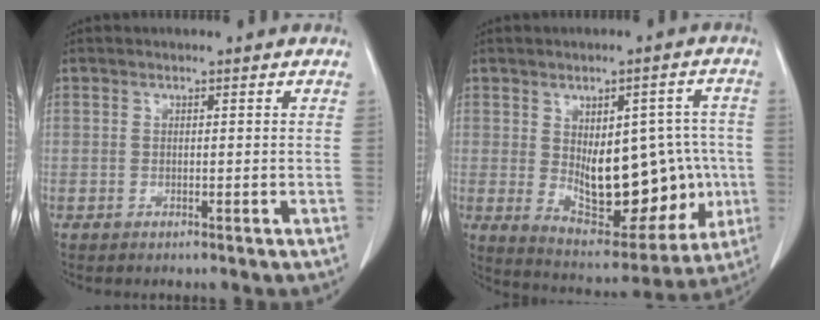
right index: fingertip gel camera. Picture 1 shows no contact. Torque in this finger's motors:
{"motor_torque": [0.53, 0.19, 0.41, 0.15]}